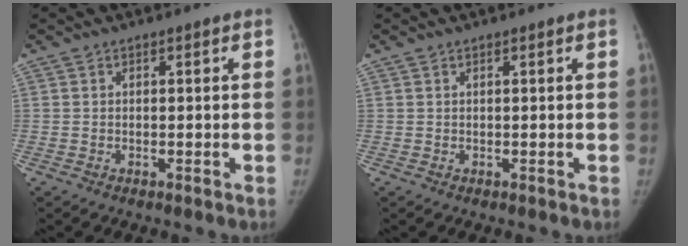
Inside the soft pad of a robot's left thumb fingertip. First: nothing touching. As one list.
[{"total": 0.0}]